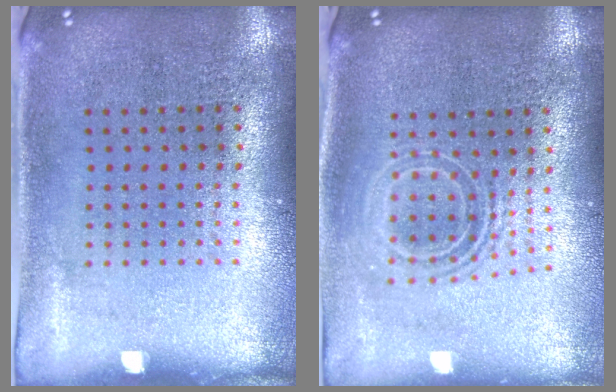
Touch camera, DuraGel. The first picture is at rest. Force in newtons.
{"total": 1.6, "press": 1.3, "slide": 1.0}